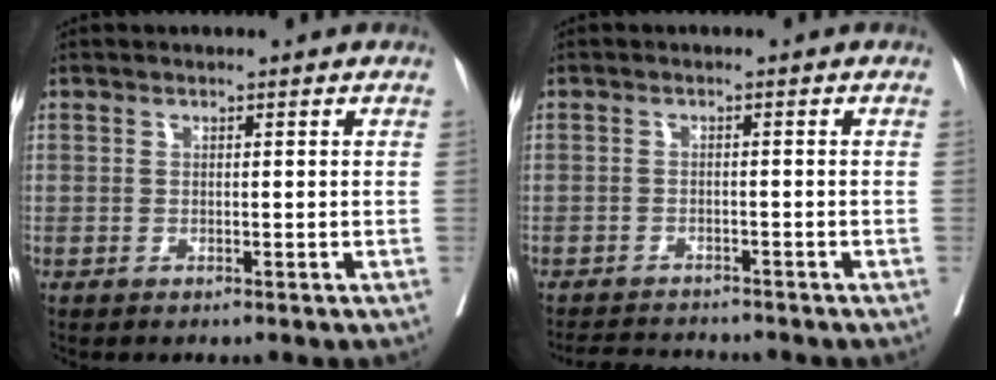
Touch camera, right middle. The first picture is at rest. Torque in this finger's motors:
{"motor_torque": [0.01, -0.02, 0.00, 0.00]}